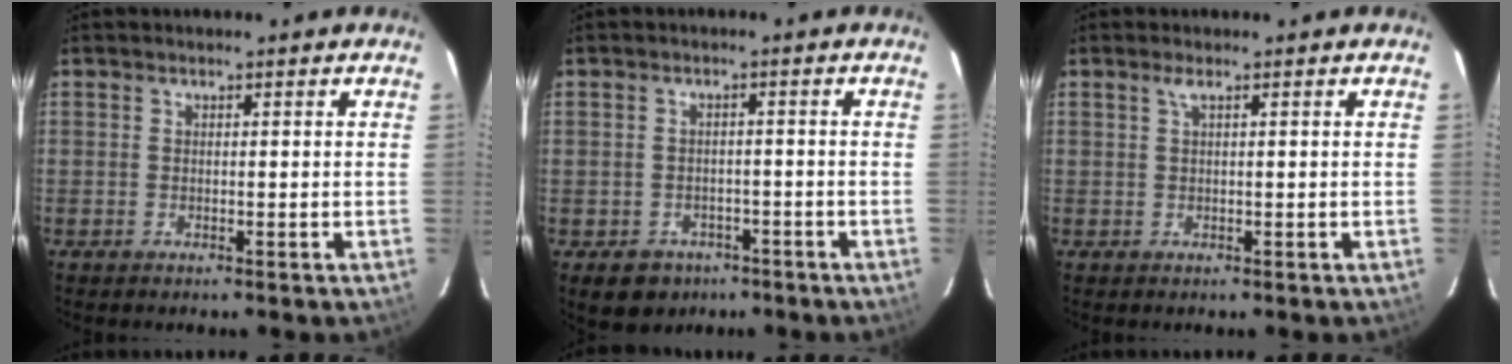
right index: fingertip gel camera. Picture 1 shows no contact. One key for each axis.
{"total": 6.5, "fx": -3.6, "fy": 5.2, "fz": 1.5, "tx": -0.036, "ty": 0.018, "tz": -0.040}
{"total": 1.0, "fx": 0.4, "fy": -0.2, "fz": 0.8, "tx": -0.015, "ty": 0.003, "tz": 0.007}